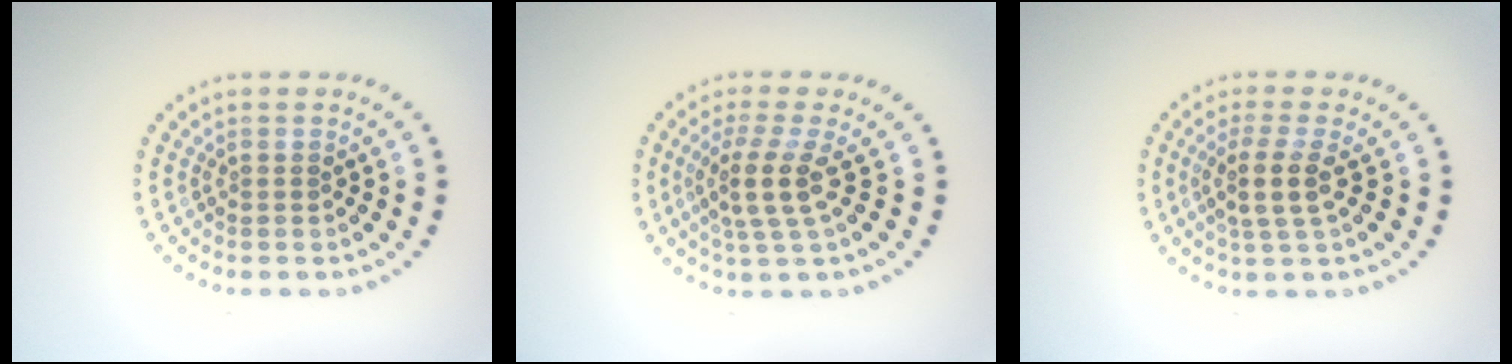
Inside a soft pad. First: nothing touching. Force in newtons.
{"total": 3.4, "press": 2.5, "slide": 2.3}
{"total": 2.8, "press": 2.3, "slide": 1.6}